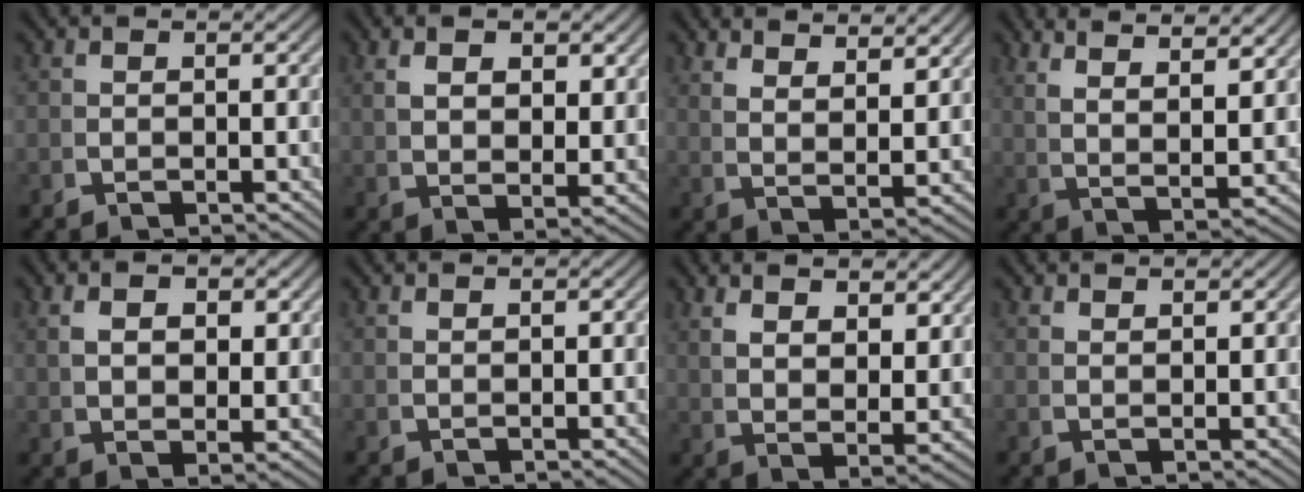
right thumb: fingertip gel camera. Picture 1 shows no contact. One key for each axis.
{"total": 3.1, "fx": 1.8, "fy": 1.1, "fz": 2.3, "tx": -0.031, "ty": -0.004, "tz": 0.044}
{"total": 4.4, "fx": 3.5, "fy": 0.6, "fz": 2.5, "tx": -0.037, "ty": 0.002, "tz": 0.069}
{"total": 8.0, "fx": 4.0, "fy": 3.2, "fz": 6.1, "tx": -0.109, "ty": 0.008, "tz": 0.066}
{"total": 3.1, "fx": 1.7, "fy": 1.4, "fz": 2.2, "tx": -0.033, "ty": -0.006, "tz": 0.043}
{"total": 0.8, "fx": 0.8, "fy": -0.4, "fz": 0.1, "tx": 0.001, "ty": 0.003, "tz": 0.017}
{"total": 5.3, "fx": 3.0, "fy": 2.1, "fz": 3.8, "tx": -0.054, "ty": -0.006, "tz": 0.060}
{"total": 1.5, "fx": 1.4, "fy": -0.4, "fz": 0.3, "tx": 0.002, "ty": 0.005, "tz": 0.028}